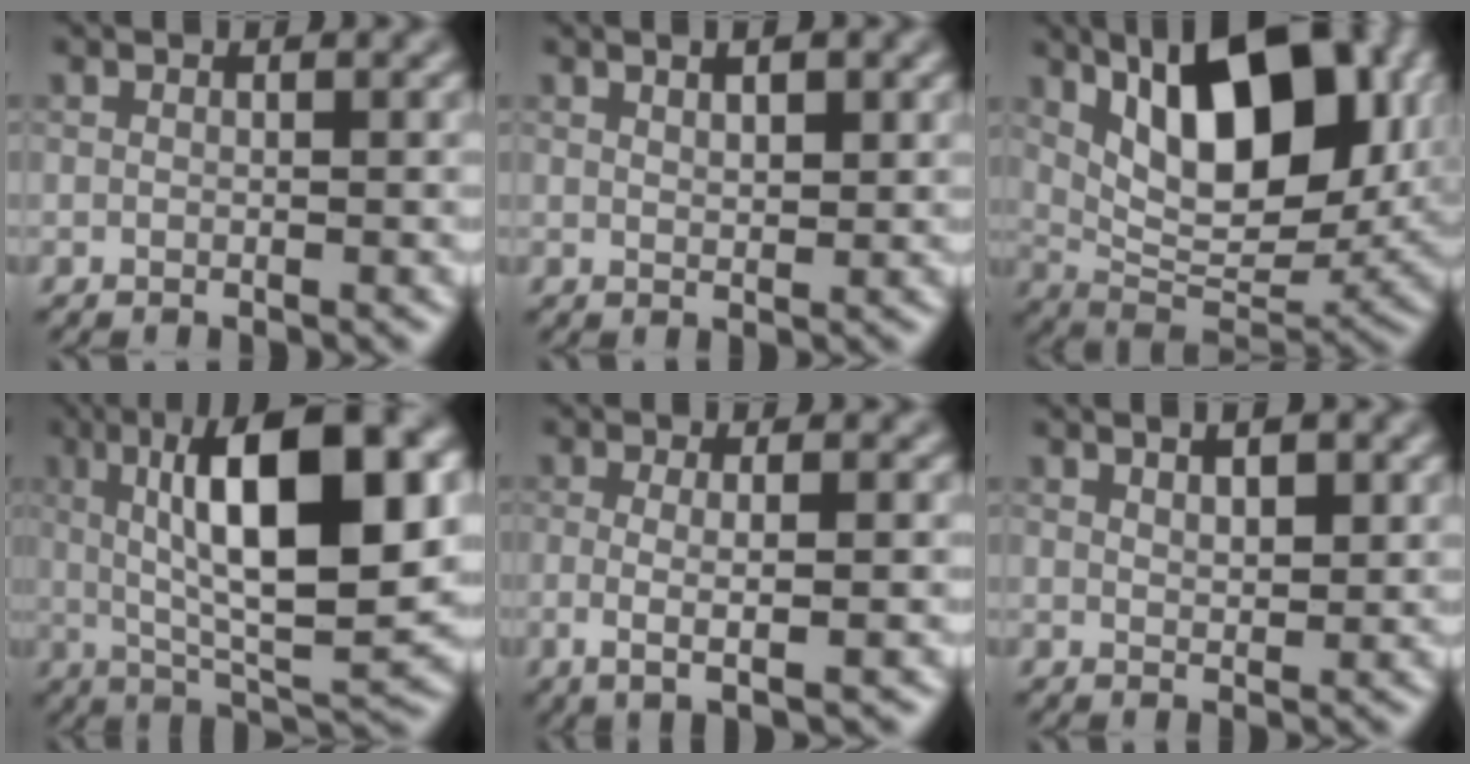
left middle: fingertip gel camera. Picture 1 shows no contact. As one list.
[{"total": 1.4, "force": [0.8, 0.4, 1.1], "torque": [-0.014, 0.001, 0.019]}, {"total": 12.8, "force": [4.1, 6.3, 10.4], "torque": [-0.152, 0.002, 0.076]}, {"total": 13.3, "force": [2.3, 3.9, 12.5], "torque": [-0.184, 0.009, 0.036]}, {"total": 2.9, "force": [-0.8, 0.6, 2.7], "torque": [-0.049, -0.004, -0.011]}, {"total": 1.8, "force": [1.0, 0.6, 1.4], "torque": [-0.020, 0.001, 0.022]}]